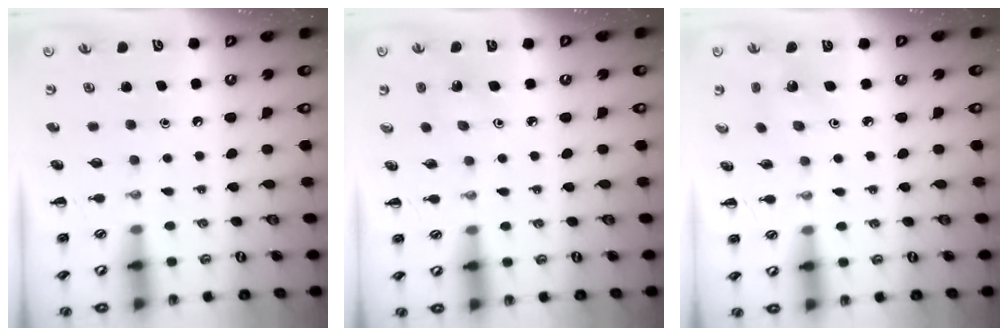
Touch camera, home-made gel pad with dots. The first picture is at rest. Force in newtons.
{"total": 2.1, "press": 2.0, "slide": 0.7}
{"total": 1.6, "press": 1.5, "slide": 0.7}